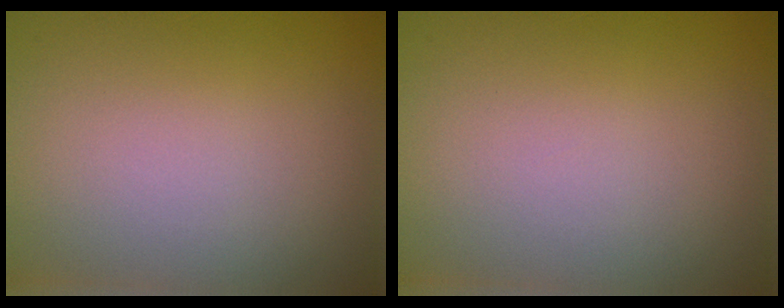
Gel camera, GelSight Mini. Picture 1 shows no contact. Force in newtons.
{"total": 0.0}